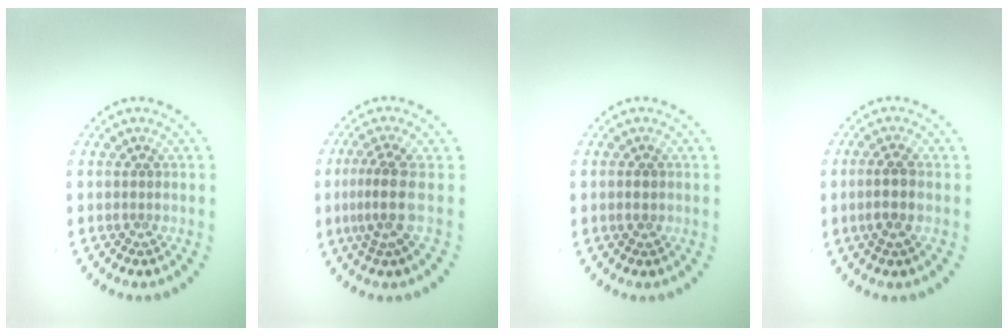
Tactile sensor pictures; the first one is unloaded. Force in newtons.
{"total": 3.0, "press": 2.1, "slide": 2.1}
{"total": 1.3, "press": 1.2, "slide": 0.3}
{"total": 2.2, "press": 2.0, "slide": 1.0}